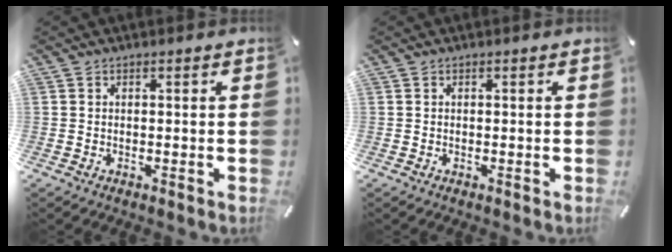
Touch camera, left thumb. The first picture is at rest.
{"total": 0.0}